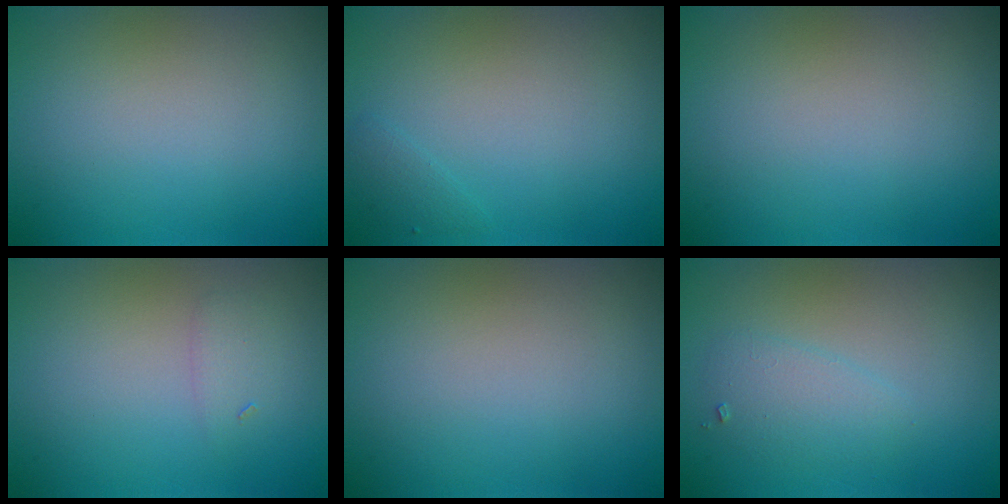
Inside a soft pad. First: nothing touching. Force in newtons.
{"total": 0.8, "press": 0.8, "slide": 0.1}
{"total": 0.0}
{"total": 1.0, "press": 1.0, "slide": 0.1}
{"total": 0.0}
{"total": 2.0, "press": 2.0, "slide": 0.1}